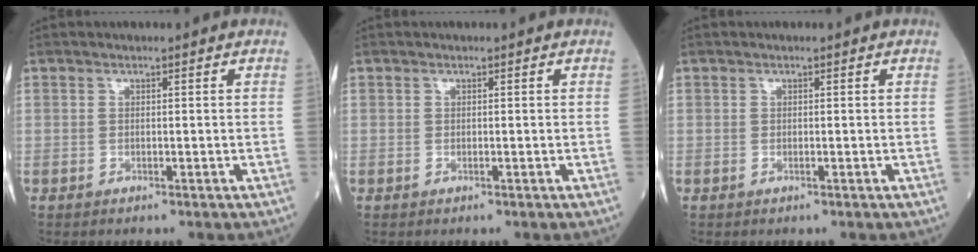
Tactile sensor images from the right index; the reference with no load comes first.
{"total": 0.0}
{"total": 0.0}